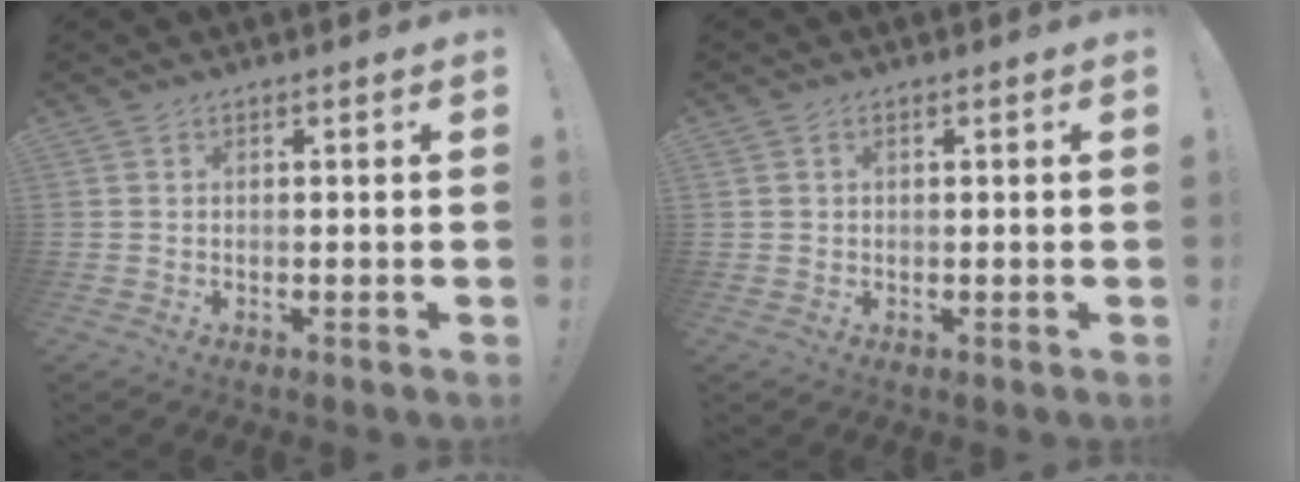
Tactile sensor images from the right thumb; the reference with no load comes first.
{"total": 1.1, "force": [0.5, 1.0, 0.3], "torque": [-0.005, 0.004, 0.008]}